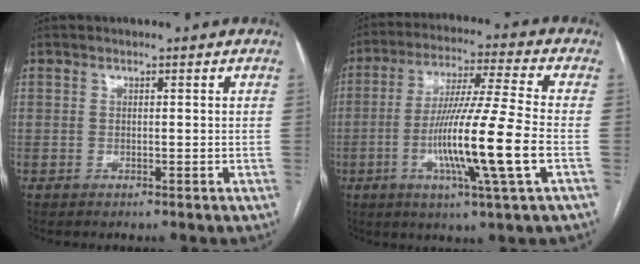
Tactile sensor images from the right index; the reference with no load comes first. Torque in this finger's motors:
{"motor_torque": [2.14, 0.00, 1.05, 0.21]}